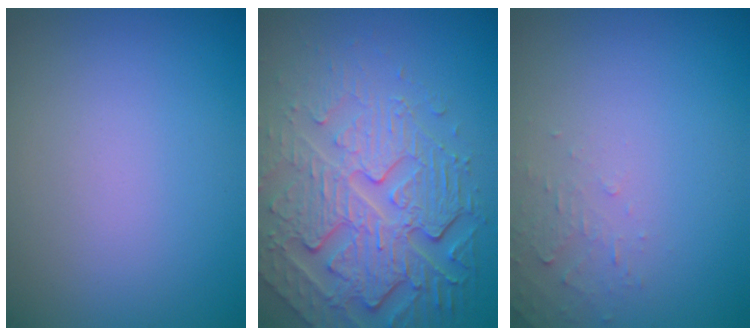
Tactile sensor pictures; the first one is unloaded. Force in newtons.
{"total": 8.0, "press": 5.6, "slide": 5.7}
{"total": 1.4, "press": 1.4, "slide": 0.2}